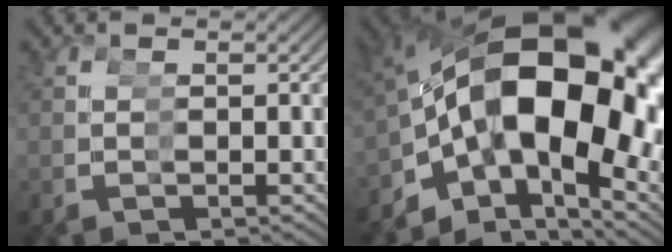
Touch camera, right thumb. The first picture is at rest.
{"total": 22.4, "force": [1.1, 14.2, 17.2], "torque": [-0.295, -0.010, 0.029]}